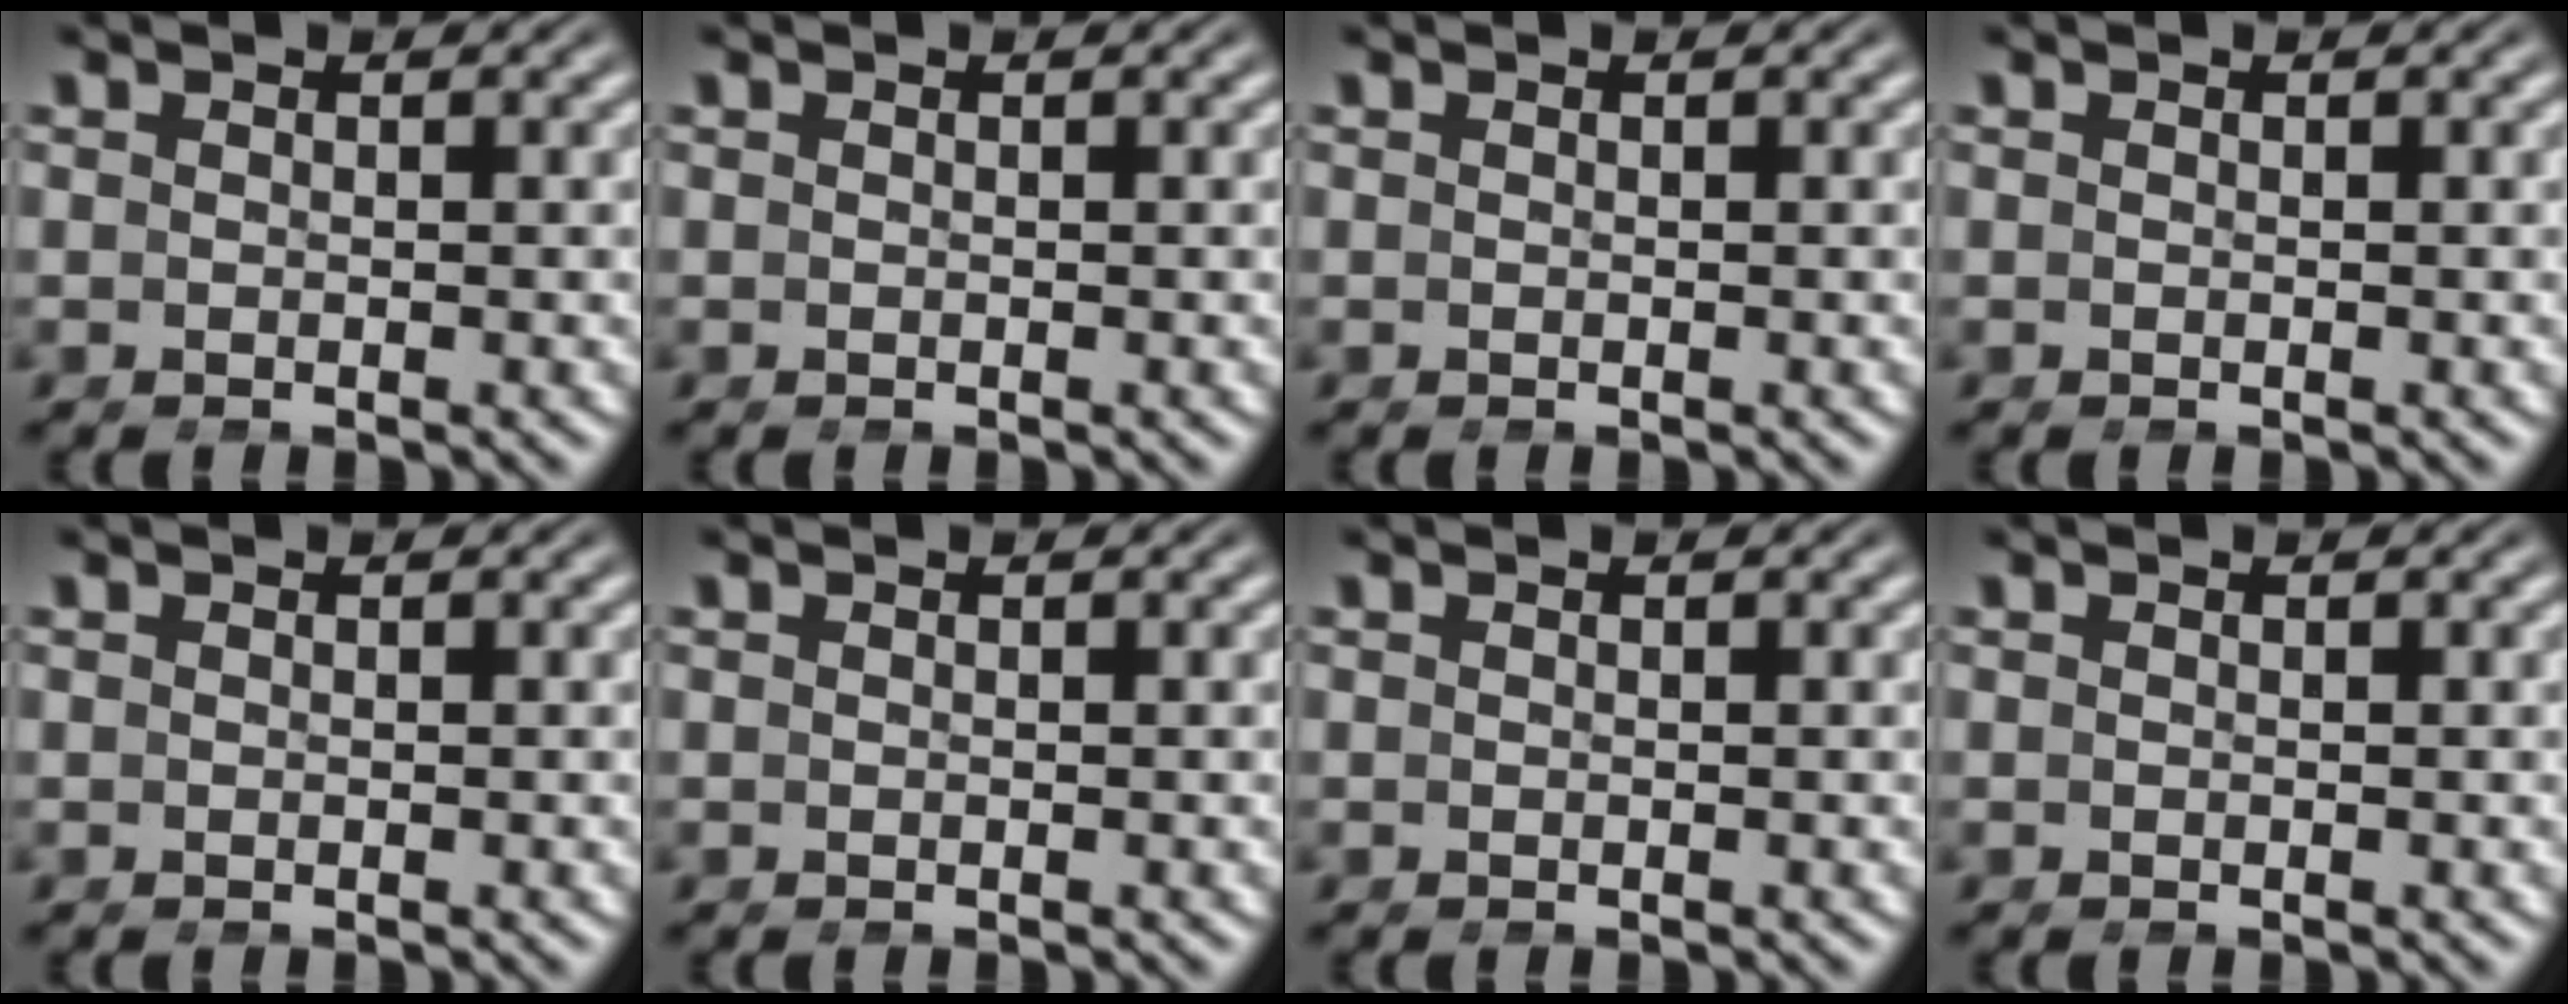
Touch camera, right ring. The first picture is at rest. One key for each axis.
{"total": 0.0}
{"total": 0.0}
{"total": 0.0}
{"total": 0.0}
{"total": 0.0}
{"total": 0.0}
{"total": 0.0}